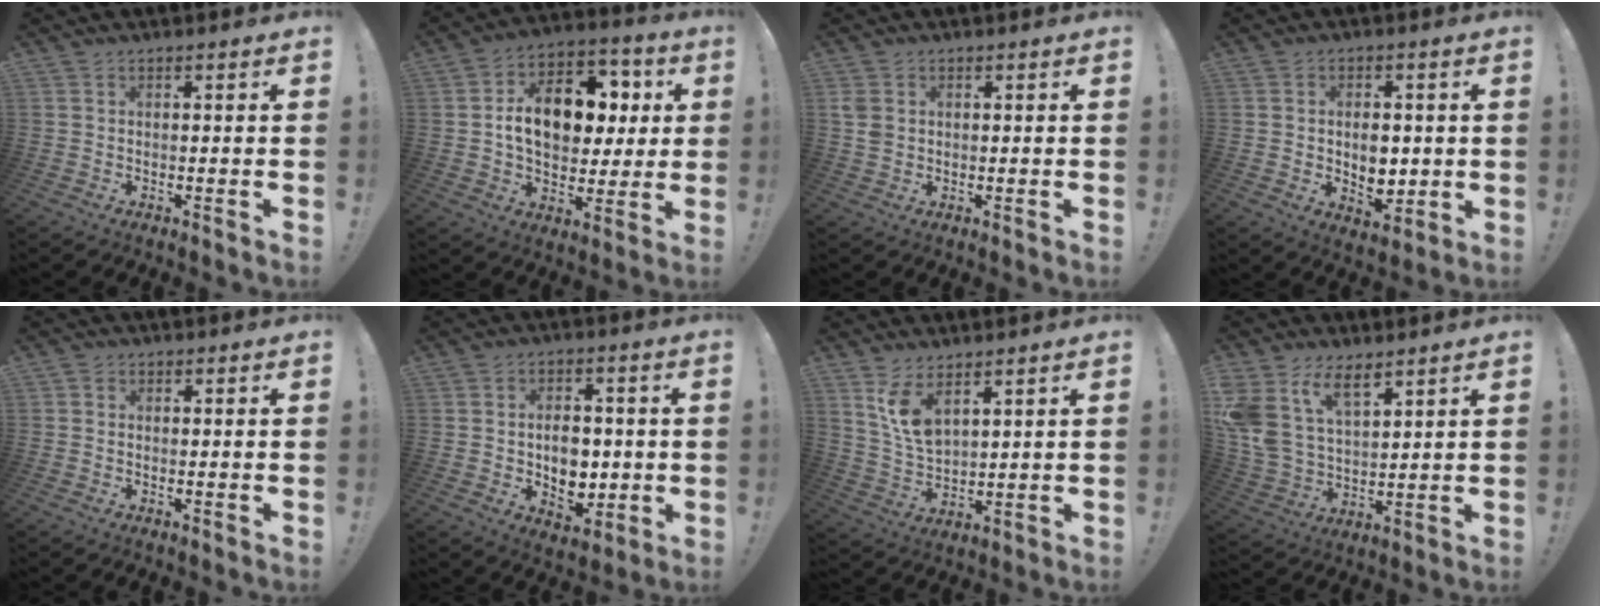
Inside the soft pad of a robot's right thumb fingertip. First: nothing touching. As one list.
[{"total": 16.9, "force": [2.1, 11.6, 12.1], "torque": [-0.185, 0.005, 0.042]}, {"total": 3.6, "force": [1.0, 2.9, 1.9], "torque": [-0.036, 0.008, 0.022]}, {"total": 7.5, "force": [-0.3, 5.8, 4.8], "torque": [-0.045, 0.003, -0.001]}, {"total": 0.7, "force": [-0.2, 0.6, 0.3], "torque": [-0.003, 0.001, -0.004]}, {"total": 9.7, "force": [-0.8, 7.4, 6.3], "torque": [-0.076, 0.004, -0.008]}, {"total": 9.0, "force": [5.8, 3.7, 5.8], "torque": [-0.116, -0.033, 0.108]}, {"total": 13.2, "force": [8.3, 7.4, 7.1], "torque": [-0.158, -0.048, 0.160]}]